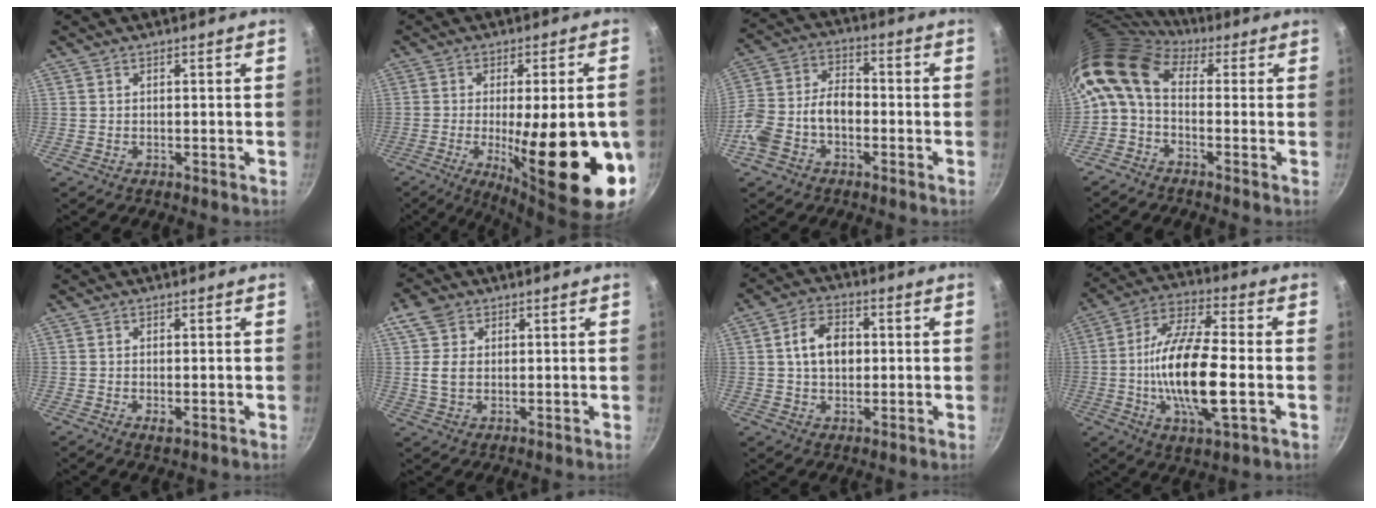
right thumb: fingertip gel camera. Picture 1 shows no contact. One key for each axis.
{"total": 25.0, "fx": -5.4, "fy": 7.4, "fz": 23.2, "tx": -0.305, "ty": -0.012, "tz": -0.063}
{"total": 11.4, "fx": -3.4, "fy": 7.4, "fz": 7.9, "tx": -0.137, "ty": 0.047, "tz": -0.075}
{"total": 10.7, "fx": 0.5, "fy": 6.8, "fz": 8.2, "tx": -0.167, "ty": 0.030, "tz": -0.012}
{"total": 1.6, "fx": -0.4, "fy": 0.6, "fz": 1.4, "tx": -0.026, "ty": -0.004, "tz": -0.005}
{"total": 6.6, "fx": 1.8, "fy": 4.9, "fz": 4.1, "tx": -0.066, "ty": -0.002, "tz": 0.028}
{"total": 8.6, "fx": 1.0, "fy": 6.1, "fz": 6.0, "tx": -0.085, "ty": 0.012, "tz": 0.010}
{"total": 18.5, "fx": -2.8, "fy": 6.1, "fz": 17.2, "tx": -0.326, "ty": 0.020, "tz": -0.062}